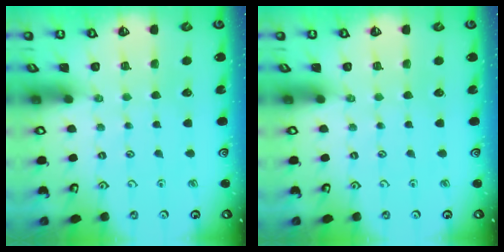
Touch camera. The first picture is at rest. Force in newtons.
{"total": 0.0}